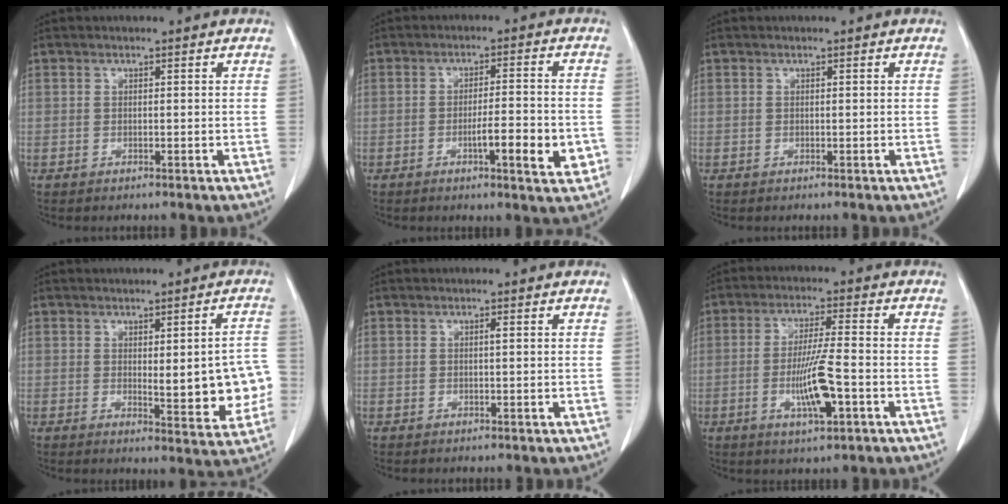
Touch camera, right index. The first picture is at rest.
{"total": 7.8, "force": [-2.6, 1.1, 7.3], "torque": [-0.103, -0.003, -0.035]}
{"total": 0.0}
{"total": 9.9, "force": [-0.6, 2.8, 9.4], "torque": [-0.105, 0.000, -0.002]}
{"total": 1.0, "force": [0.1, 0.0, 1.0], "torque": [-0.018, 0.002, 0.000]}
{"total": 8.3, "force": [-2.6, 0.5, 7.8], "torque": [-0.147, -0.008, -0.047]}